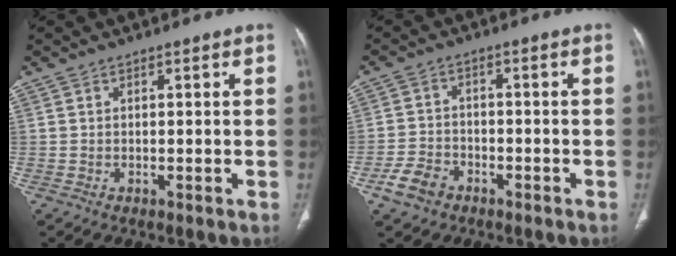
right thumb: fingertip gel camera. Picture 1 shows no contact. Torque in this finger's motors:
{"motor_torque": [2.73, 2.28, 0.03, -0.42, 0.03]}